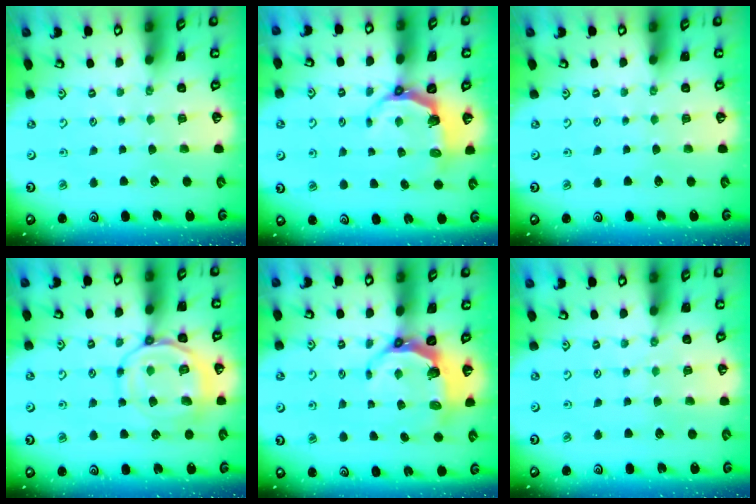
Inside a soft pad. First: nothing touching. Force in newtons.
{"total": 5.6, "press": 4.0, "slide": 4.0}
{"total": 0.0}
{"total": 12.5, "press": 12.5, "slide": 1.2}
{"total": 5.7, "press": 4.2, "slide": 3.8}
{"total": 3.9, "press": 3.8, "slide": 0.6}